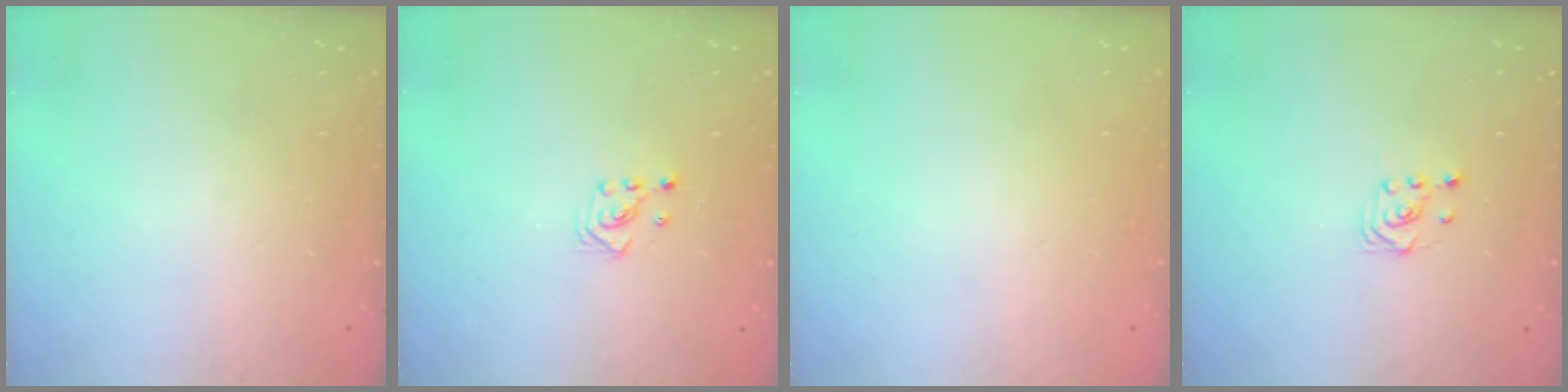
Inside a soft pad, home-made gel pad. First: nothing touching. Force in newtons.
{"total": 2.6, "press": 2.6, "slide": 0.3}
{"total": 0.0}
{"total": 2.9, "press": 2.6, "slide": 1.4}